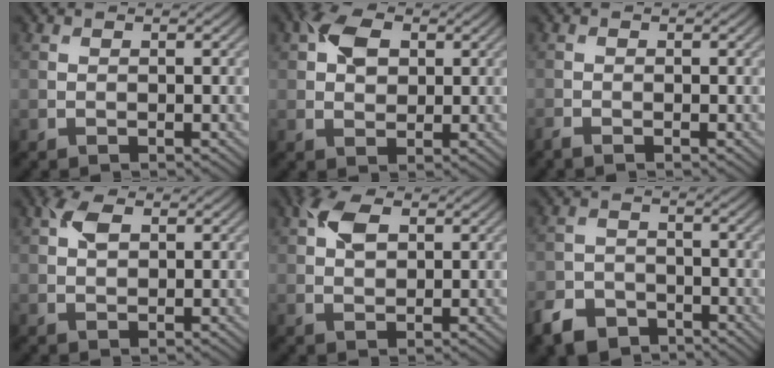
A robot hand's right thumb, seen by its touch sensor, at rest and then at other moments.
{"total": 4.8, "force": [1.5, 3.3, 3.1], "torque": [-0.061, 0.009, 0.022]}
{"total": 0.9, "force": [-0.8, 0.1, 0.3], "torque": [-0.008, -0.002, -0.020]}
{"total": 3.1, "force": [1.2, 1.7, 2.2], "torque": [-0.049, 0.006, 0.021]}
{"total": 4.4, "force": [1.8, 2.6, 3.1], "torque": [-0.071, 0.008, 0.030]}
{"total": 5.3, "force": [-3.9, 3.0, 1.8], "torque": [-0.042, -0.004, -0.082]}